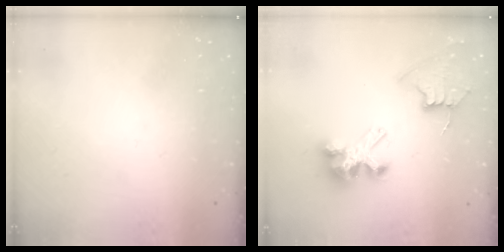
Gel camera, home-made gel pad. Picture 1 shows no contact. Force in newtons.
{"total": 7.9, "press": 7.8, "slide": 0.6}